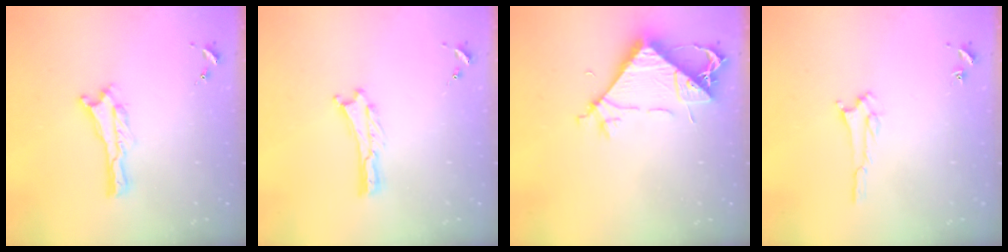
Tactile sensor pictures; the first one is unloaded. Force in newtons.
{"total": 0.0}
{"total": 7.8, "press": 7.7, "slide": 1.2}
{"total": 1.5, "press": 1.5, "slide": 0.2}